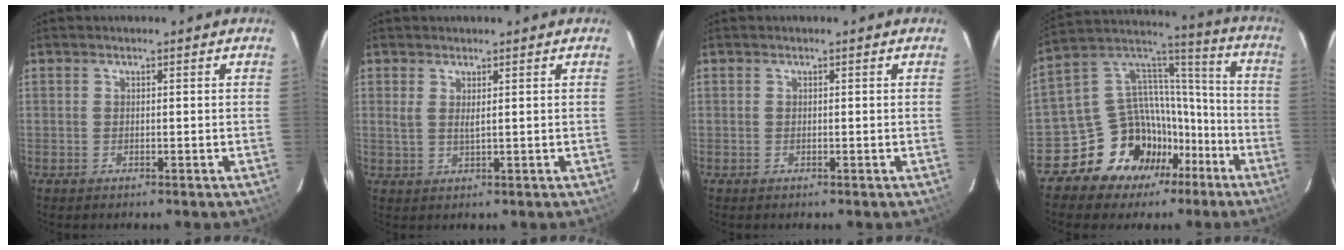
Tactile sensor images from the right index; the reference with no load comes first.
{"total": 2.1, "force": [0.9, 0.3, 1.9], "torque": [-0.035, -0.002, 0.016]}
{"total": 0.0}
{"total": 17.8, "force": [-11.7, 12.2, 5.5], "torque": [-0.121, 0.066, -0.182]}